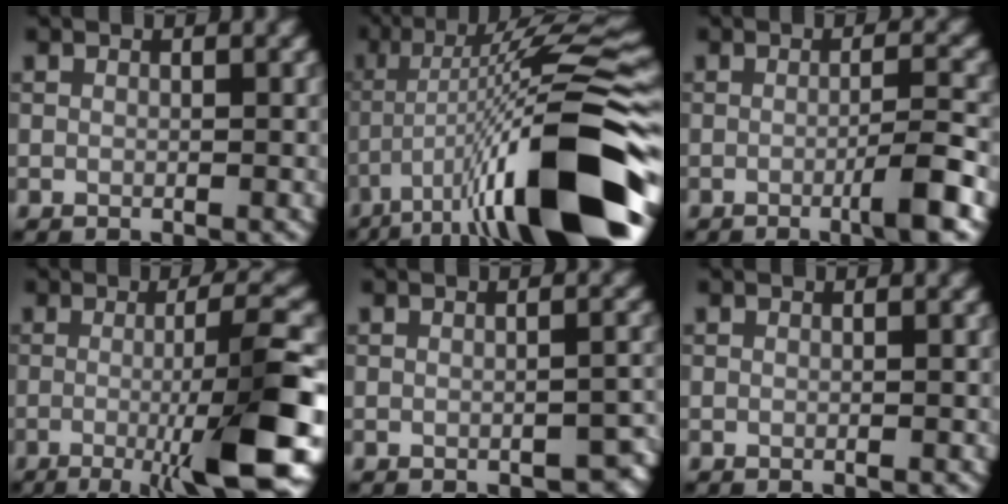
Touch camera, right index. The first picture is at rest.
{"total": 16.1, "force": [-6.8, 3.3, 14.3], "torque": [-0.232, 0.014, -0.108]}
{"total": 3.8, "force": [-1.5, 0.4, 3.5], "torque": [-0.047, 0.009, -0.034]}
{"total": 10.5, "force": [-2.6, 1.3, 10.1], "torque": [-0.137, 0.006, -0.047]}
{"total": 2.7, "force": [-1.3, 1.2, 1.9], "torque": [-0.022, 0.002, -0.012]}
{"total": 0.0}